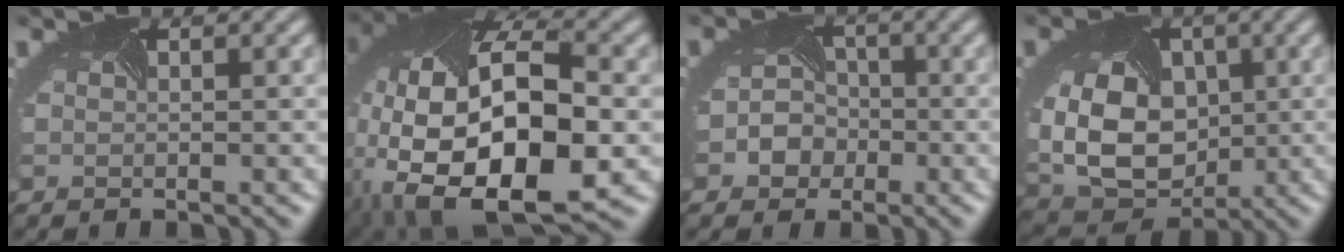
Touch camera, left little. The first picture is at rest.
{"total": 18.7, "force": [-4.5, 10.1, 15.2], "torque": [-0.290, -0.021, -0.067]}
{"total": 3.5, "force": [-1.3, 3.0, 1.0], "torque": [0.004, 0.002, -0.023]}
{"total": 12.1, "force": [-0.3, 9.2, 7.8], "torque": [-0.154, -0.023, 0.000]}